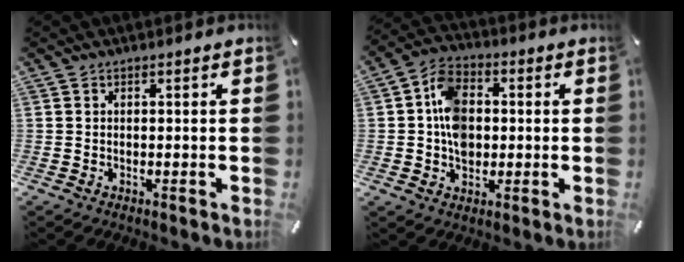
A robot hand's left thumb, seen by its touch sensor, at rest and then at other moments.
{"total": 9.7, "force": [-0.2, 7.6, 6.1], "torque": [-0.120, 0.013, -0.001]}